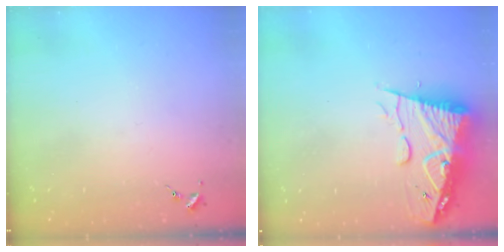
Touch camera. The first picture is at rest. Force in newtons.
{"total": 15.9, "press": 15.8, "slide": 1.5}